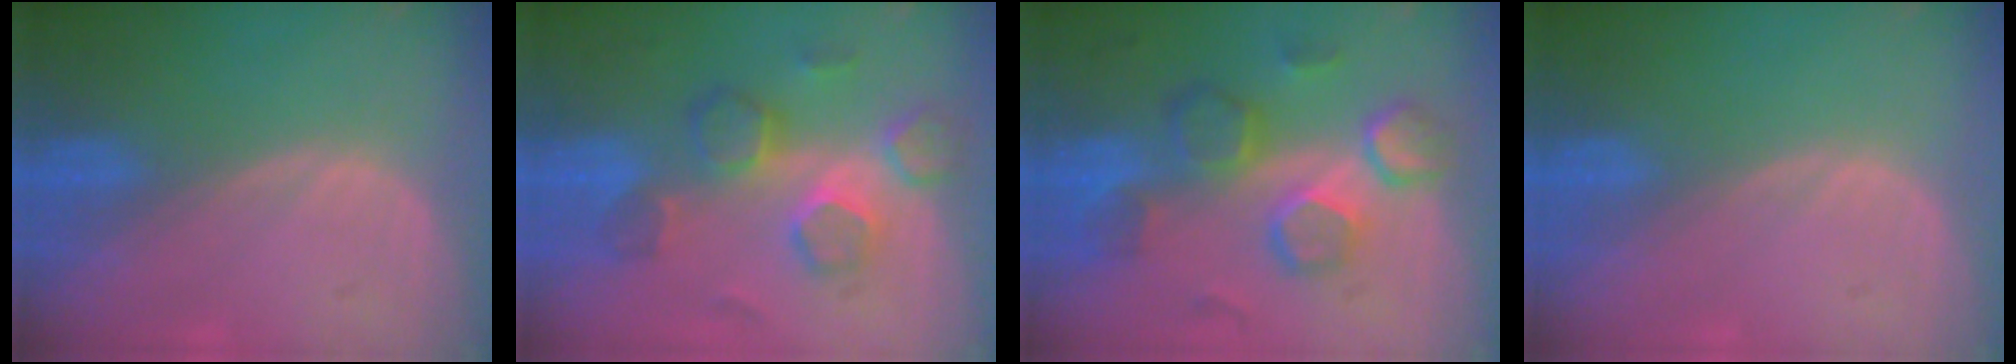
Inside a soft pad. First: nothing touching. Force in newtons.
{"total": 8.0, "press": 7.8, "slide": 1.8}
{"total": 10.3, "press": 9.1, "slide": 4.9}
{"total": 0.0}